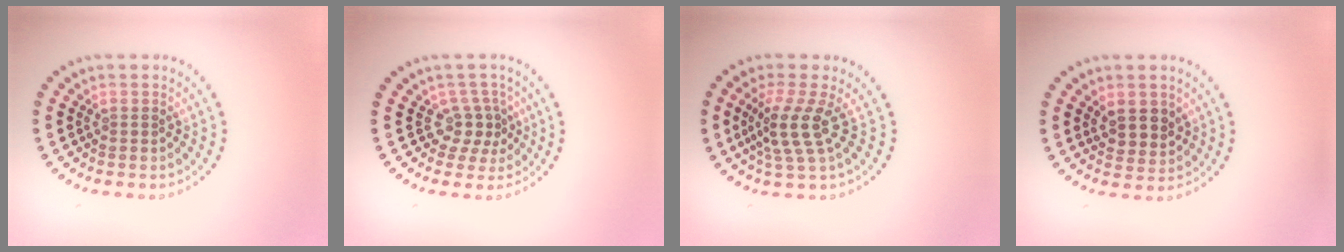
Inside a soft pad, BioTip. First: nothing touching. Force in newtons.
{"total": 2.4, "press": 1.6, "slide": 1.8}
{"total": 3.3, "press": 2.7, "slide": 1.9}
{"total": 2.5, "press": 2.3, "slide": 0.9}